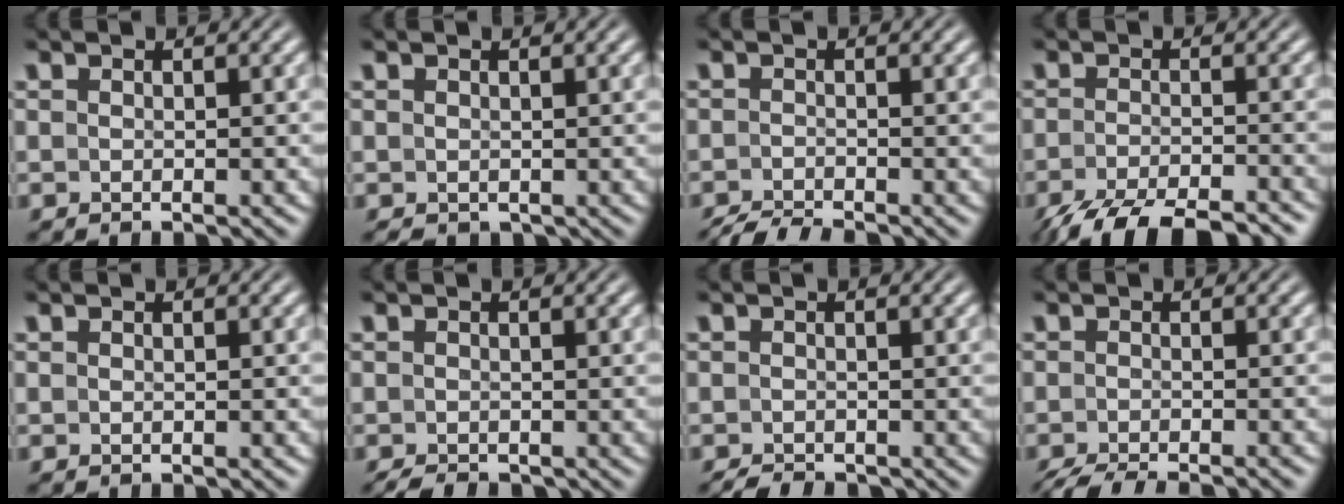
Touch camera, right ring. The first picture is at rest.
{"total": 1.0, "force": [-0.5, 0.8, 0.1], "torque": [-0.002, -0.013, 0.000]}
{"total": 2.9, "force": [-2.8, 0.6, 0.7], "torque": [-0.006, -0.014, -0.041]}
{"total": 6.8, "force": [-5.8, 1.8, 3.1], "torque": [-0.049, -0.020, -0.080]}
{"total": 0.0}
{"total": 1.7, "force": [-1.6, 0.3, 0.4], "torque": [-0.004, -0.017, -0.019]}
{"total": 1.9, "force": [-1.9, 0.2, 0.2], "torque": [0.000, -0.017, -0.025]}
{"total": 5.6, "force": [-5.0, 1.5, 2.1], "torque": [-0.023, -0.014, -0.070]}